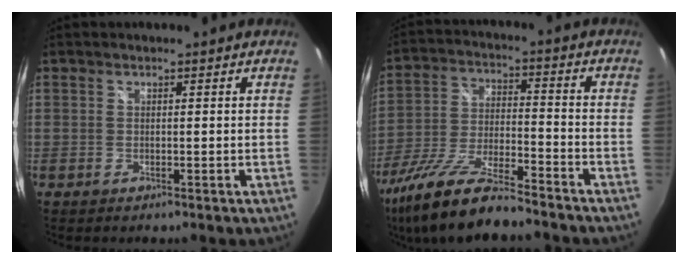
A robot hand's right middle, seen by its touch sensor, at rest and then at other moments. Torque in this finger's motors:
{"motor_torque": [2.14, 0.00, 0.67, 0.11]}